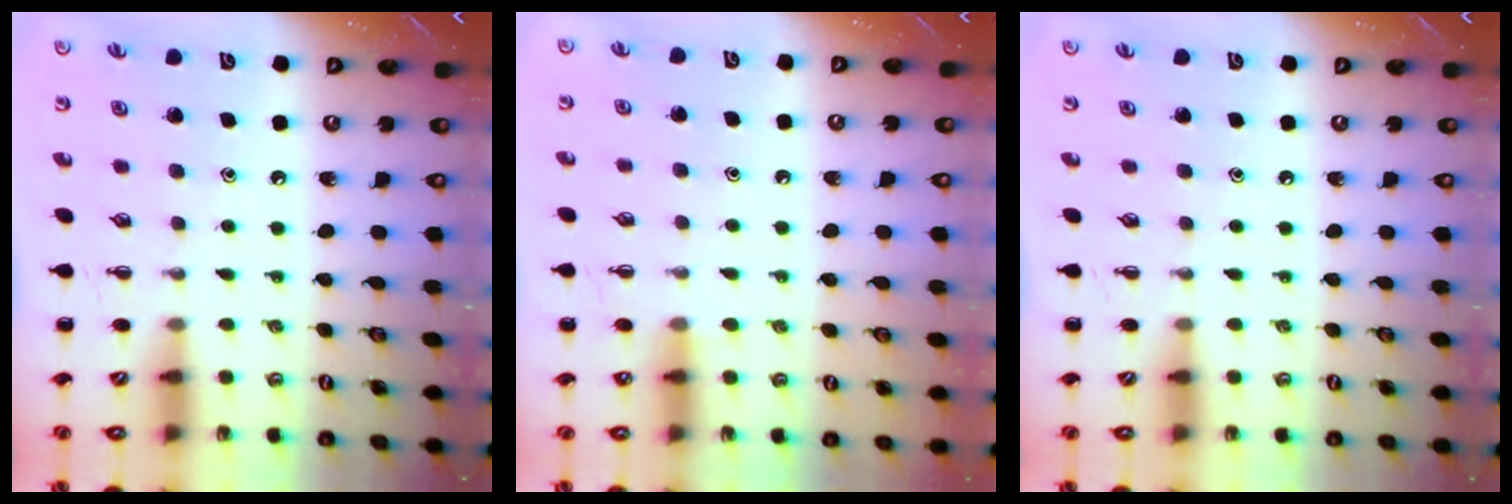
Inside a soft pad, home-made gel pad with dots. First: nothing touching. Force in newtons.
{"total": 5.6, "press": 5.2, "slide": 2.2}
{"total": 0.0}